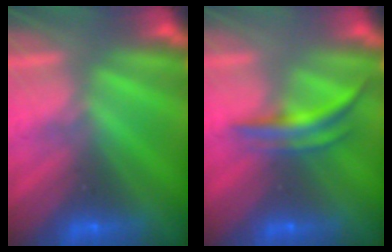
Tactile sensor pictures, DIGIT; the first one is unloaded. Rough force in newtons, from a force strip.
{"total": 3.8}